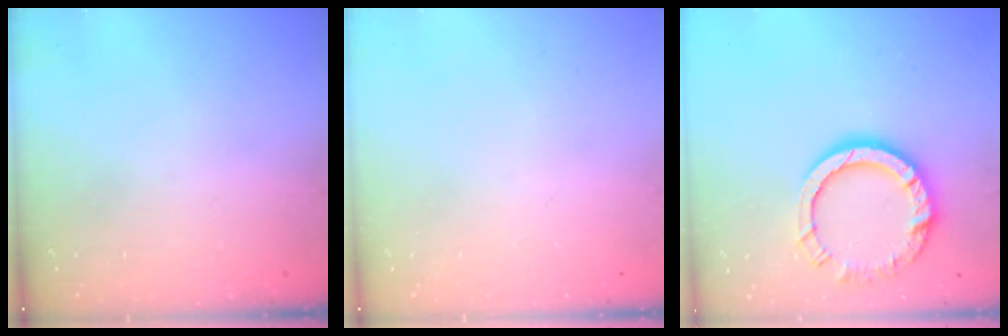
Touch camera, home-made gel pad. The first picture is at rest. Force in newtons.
{"total": 0.0}
{"total": 11.5, "press": 11.5, "slide": 1.0}